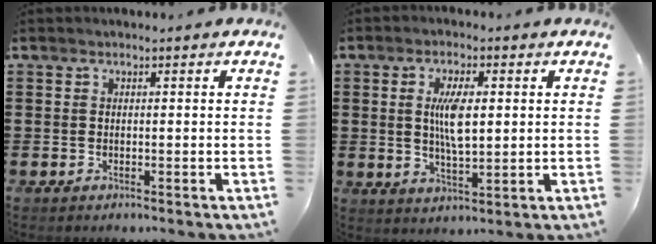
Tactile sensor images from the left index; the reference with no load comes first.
{"total": 6.4, "force": [1.1, 2.4, 5.8], "torque": [-0.109, 0.007, 0.015]}